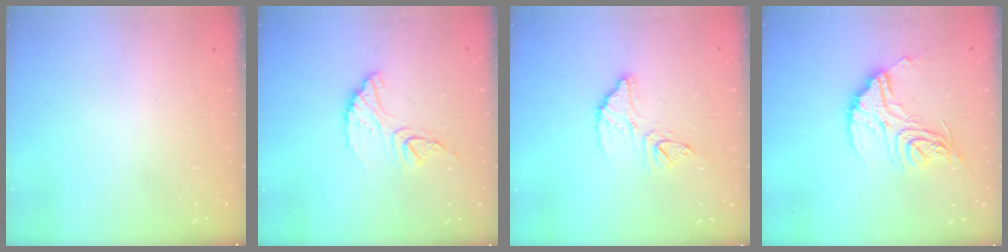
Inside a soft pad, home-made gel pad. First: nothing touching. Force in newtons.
{"total": 10.9, "press": 10.9, "slide": 1.0}
{"total": 12.4, "press": 12.4, "slide": 1.0}
{"total": 16.0, "press": 15.9, "slide": 1.5}